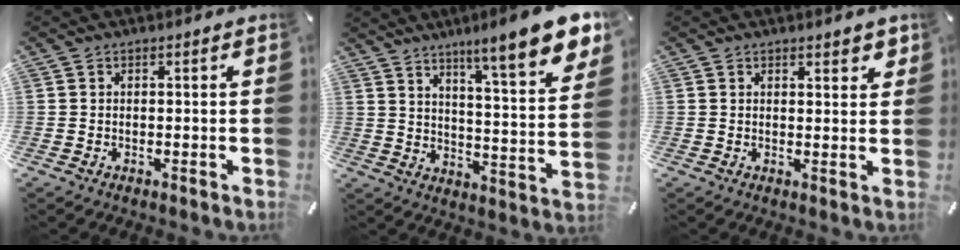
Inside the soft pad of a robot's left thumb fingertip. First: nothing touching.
{"total": 14.6, "force": [10.9, 2.5, 9.3], "torque": [-0.139, -0.090, 0.174]}
{"total": 2.3, "force": [1.9, 1.0, 0.9], "torque": [-0.011, -0.006, 0.032]}